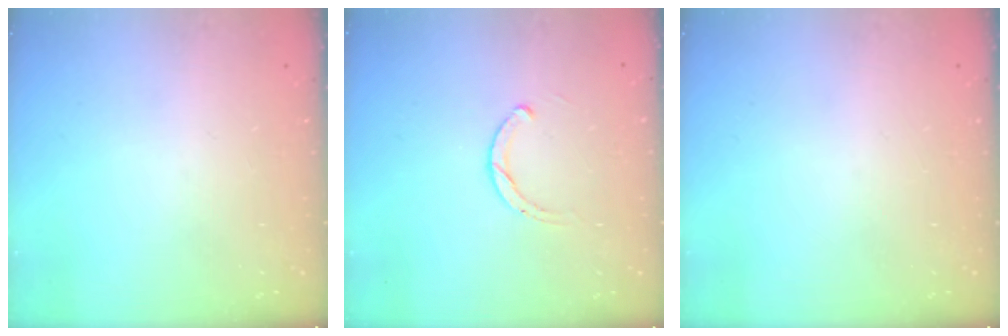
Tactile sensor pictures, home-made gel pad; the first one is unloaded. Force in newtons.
{"total": 1.9, "press": 1.9, "slide": 0.2}
{"total": 0.0}